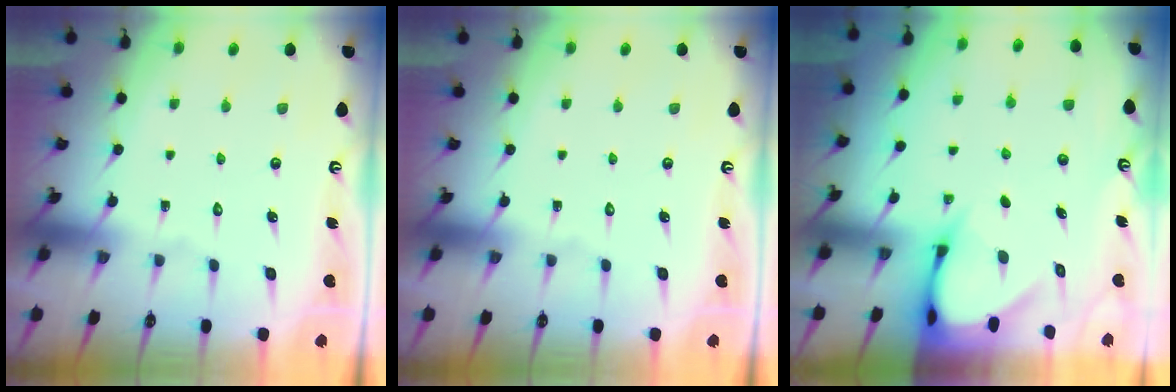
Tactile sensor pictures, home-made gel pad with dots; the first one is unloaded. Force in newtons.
{"total": 0.0}
{"total": 3.9, "press": 3.9, "slide": 0.3}